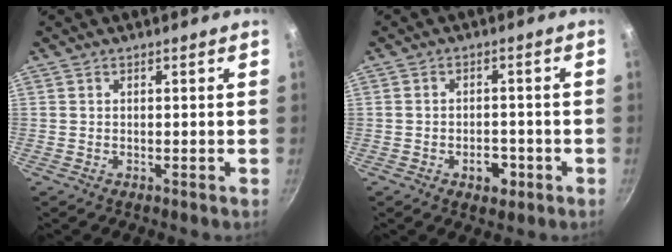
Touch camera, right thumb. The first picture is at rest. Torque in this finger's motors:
{"motor_torque": [-0.28, 0.02, -0.21, -0.05, 0.00]}